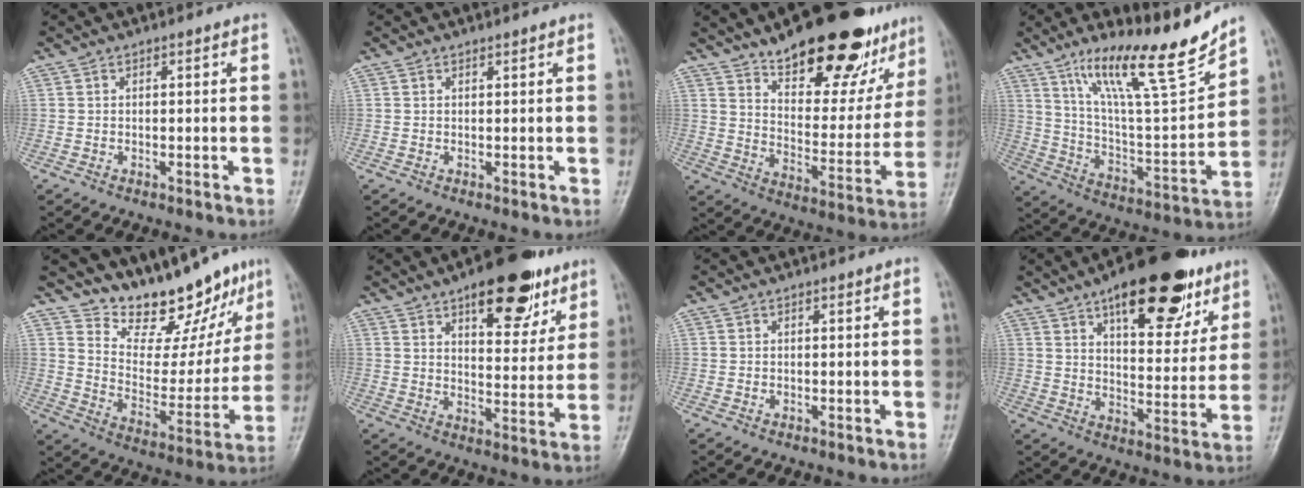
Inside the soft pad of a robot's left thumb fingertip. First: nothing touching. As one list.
[{"total": 0.5, "force": [0.5, 0.1, 0.2], "torque": [-0.005, -0.003, 0.007]}, {"total": 24.9, "force": [17.4, 9.6, 14.9], "torque": [-0.165, -0.081, 0.257]}, {"total": 19.7, "force": [14.2, 3.1, 13.3], "torque": [-0.188, -0.080, 0.248]}, {"total": 17.4, "force": [14.5, 6.8, 6.9], "torque": [-0.047, -0.100, 0.221]}, {"total": 16.3, "force": [9.8, 7.0, 11.0], "torque": [-0.102, -0.042, 0.141]}, {"total": 0.6, "force": [0.2, 0.4, 0.4], "torque": [-0.001, 0.000, 0.004]}, {"total": 22.0, "force": [13.0, 9.2, 15.2], "torque": [-0.172, -0.040, 0.196]}]